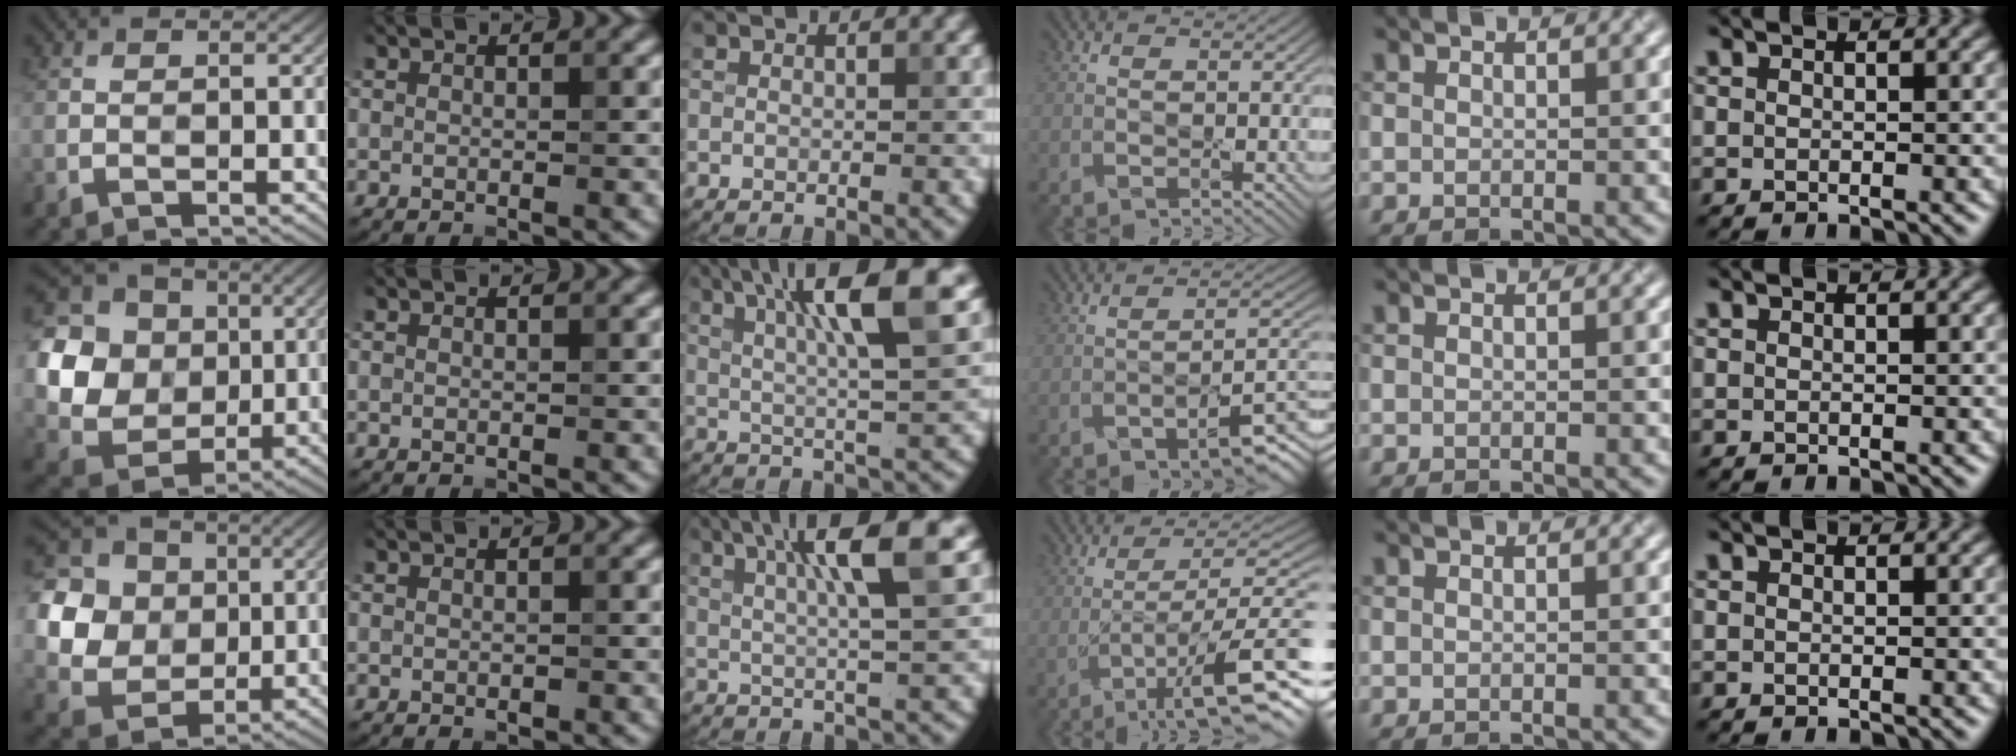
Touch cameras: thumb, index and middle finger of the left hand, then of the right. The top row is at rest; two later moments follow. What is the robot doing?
{"motion": "peel", "object": "lint roller sheet"}